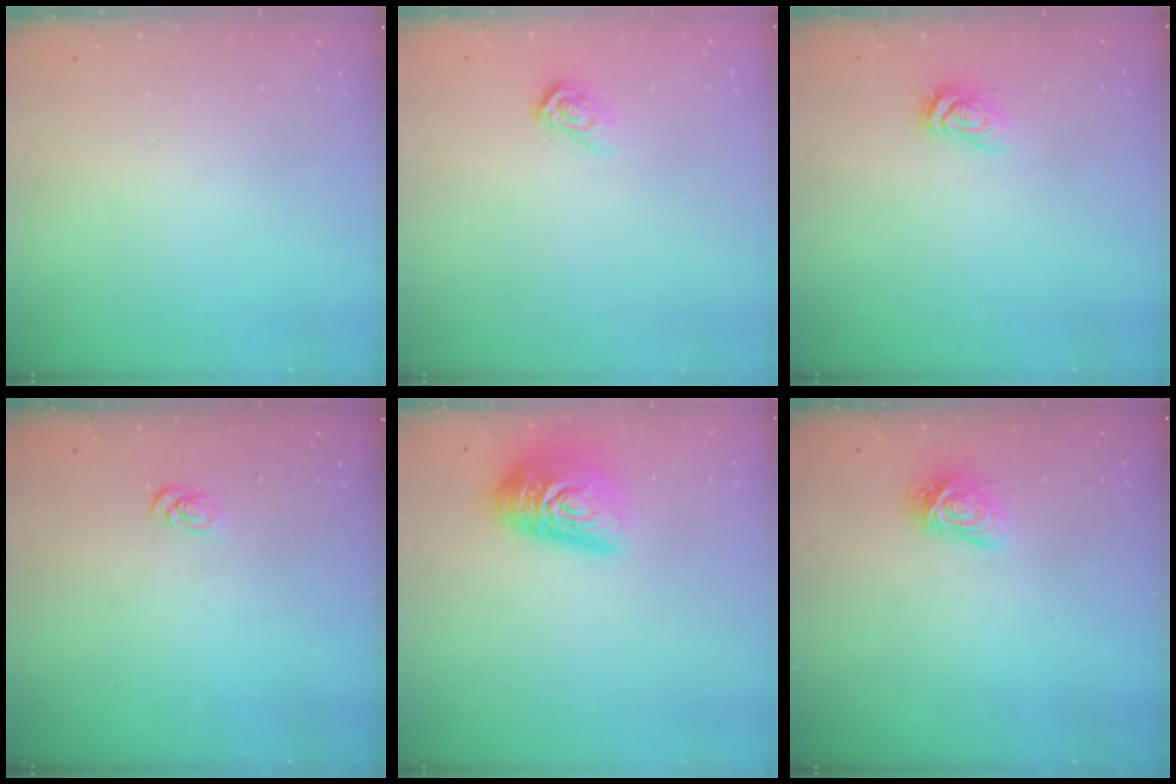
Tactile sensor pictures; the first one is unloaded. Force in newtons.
{"total": 5.4, "press": 5.4, "slide": 0.3}
{"total": 3.9, "press": 3.9, "slide": 0.5}
{"total": 2.5, "press": 2.5, "slide": 0.3}
{"total": 16.1, "press": 16.0, "slide": 0.9}
{"total": 8.3, "press": 8.3, "slide": 0.3}